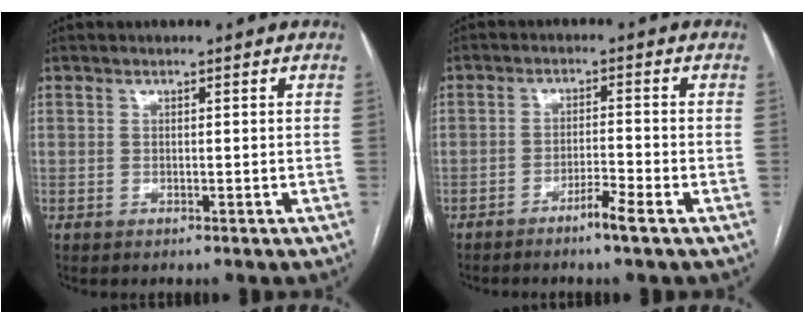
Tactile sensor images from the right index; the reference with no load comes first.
{"total": 3.6, "force": [-2.5, -0.5, 2.5], "torque": [-0.045, -0.004, -0.050]}